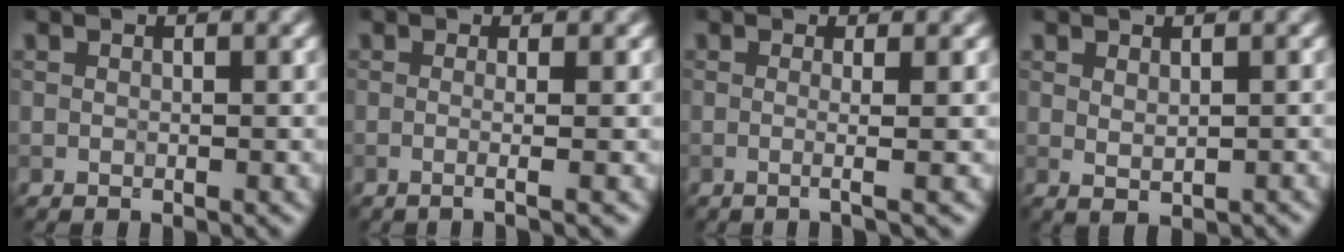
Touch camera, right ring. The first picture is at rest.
{"total": 3.0, "force": [0.3, 1.4, 2.6], "torque": [-0.018, -0.001, -0.027]}
{"total": 2.8, "force": [0.3, 1.1, 2.5], "torque": [-0.022, 0.001, -0.029]}
{"total": 1.1, "force": [0.3, 0.5, 0.9], "torque": [-0.016, -0.003, 0.011]}